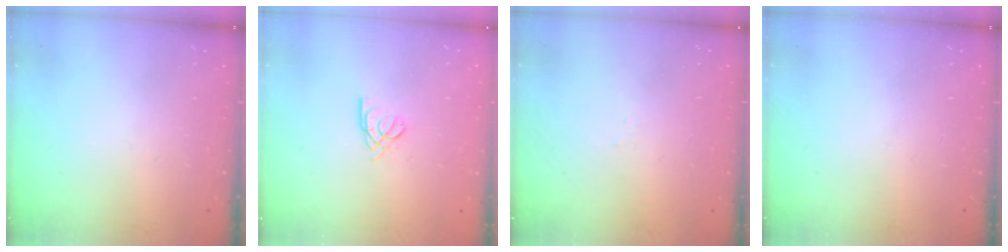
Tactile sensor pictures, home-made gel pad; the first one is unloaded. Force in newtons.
{"total": 2.6, "press": 2.5, "slide": 0.5}
{"total": 1.6, "press": 1.5, "slide": 0.4}
{"total": 0.0}